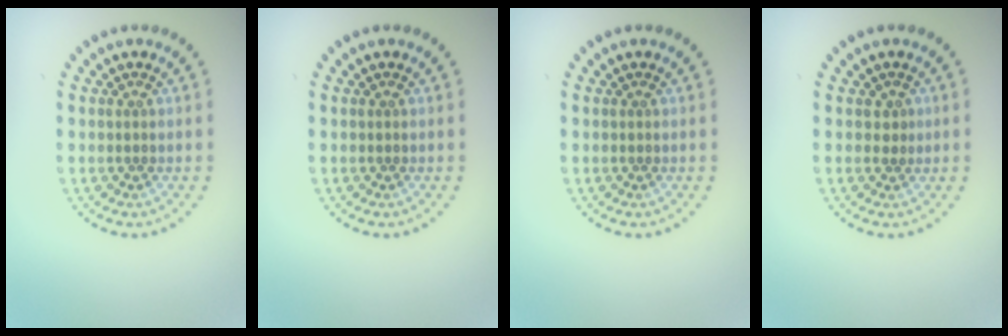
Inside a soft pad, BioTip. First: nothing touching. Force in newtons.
{"total": 0.0}
{"total": 0.0}
{"total": 1.0, "press": 0.8, "slide": 0.5}